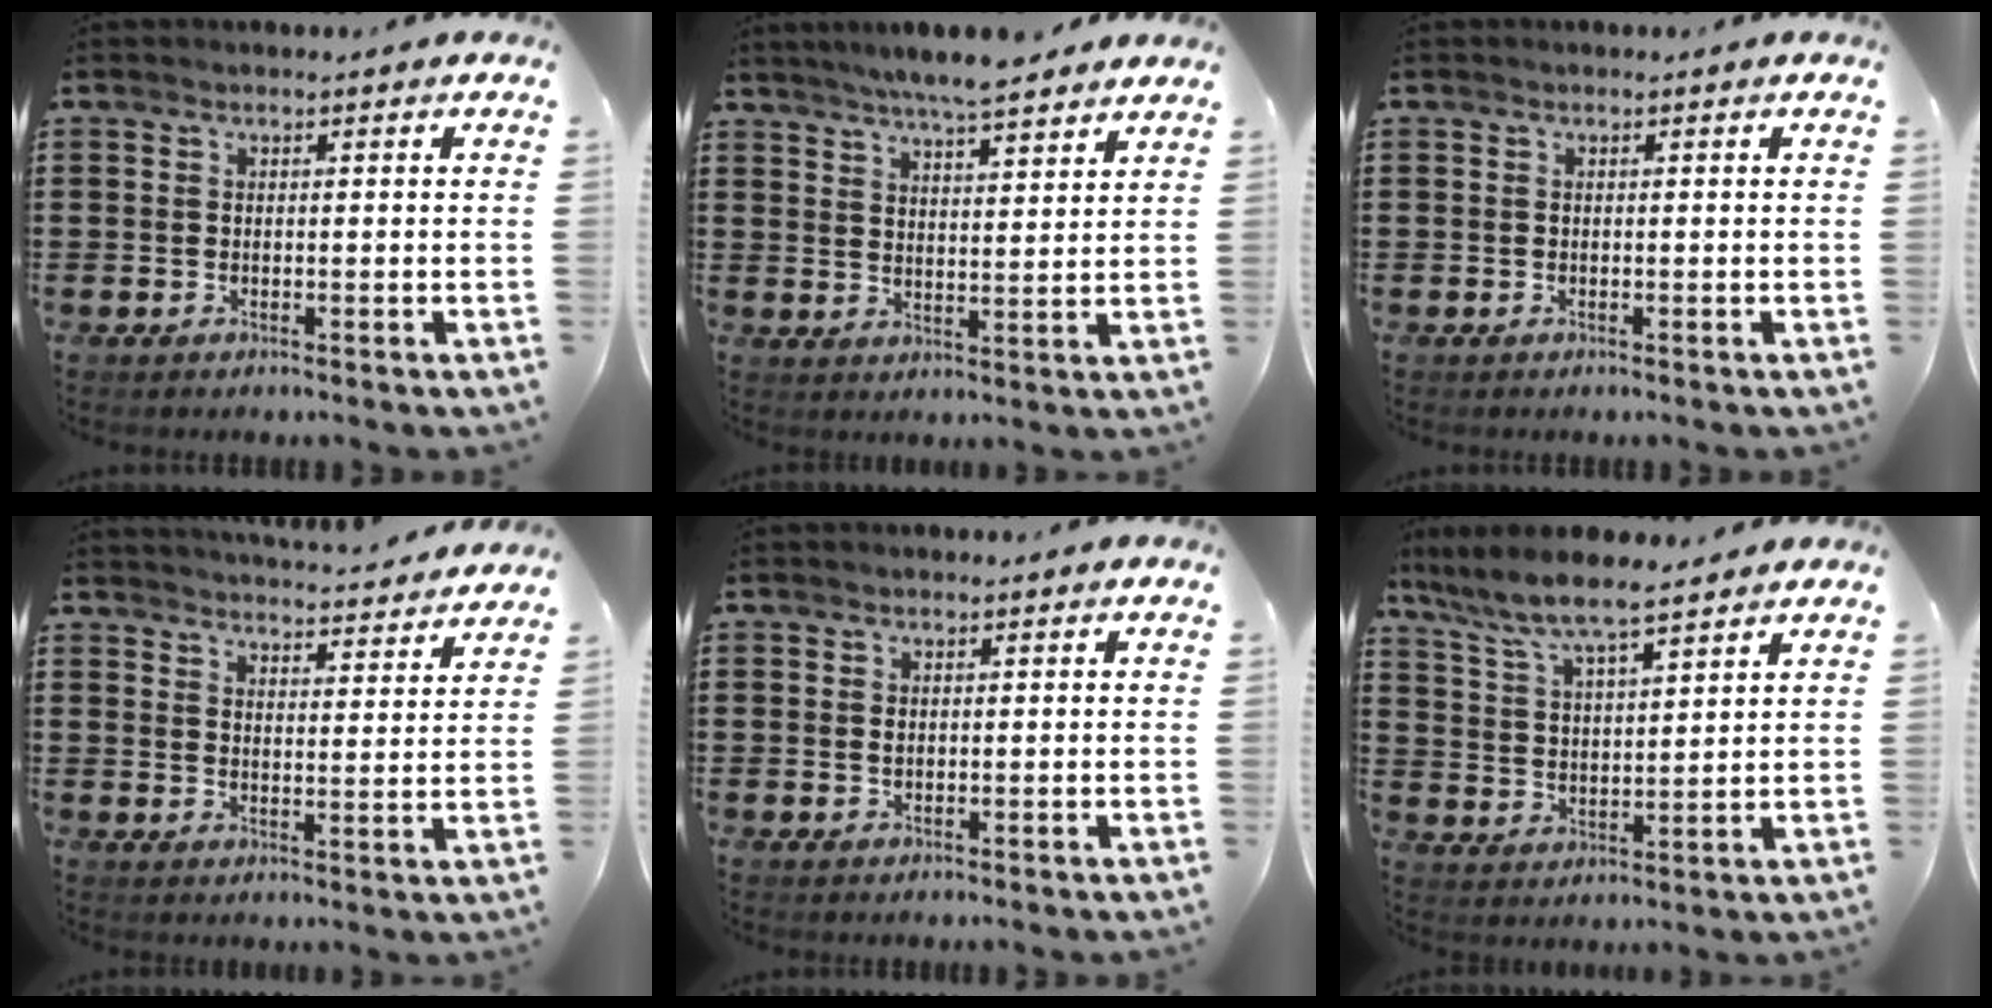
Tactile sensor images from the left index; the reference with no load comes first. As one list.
[{"total": 5.2, "force": [4.9, -0.2, 1.7], "torque": [-0.050, -0.015, 0.087]}, {"total": 0.0}, {"total": 4.2, "force": [4.2, -0.4, 0.0], "torque": [-0.009, -0.034, 0.072]}, {"total": 0.6, "force": [0.1, 0.4, 0.5], "torque": [-0.012, 0.000, 0.002]}, {"total": 6.7, "force": [5.9, 0.7, 3.0], "torque": [-0.083, -0.025, 0.102]}]